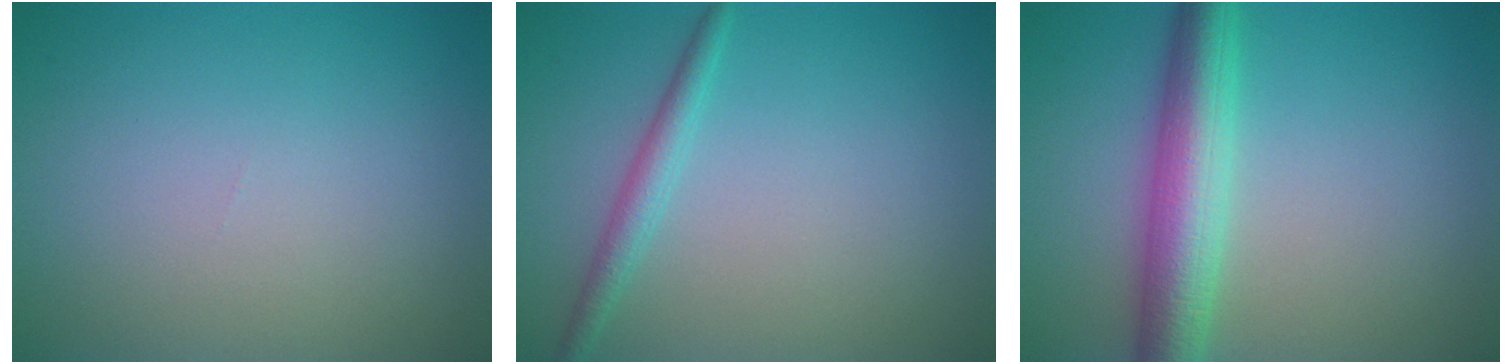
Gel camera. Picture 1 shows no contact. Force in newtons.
{"total": 1.9, "press": 1.9, "slide": 0.2}
{"total": 5.9, "press": 5.9, "slide": 0.1}